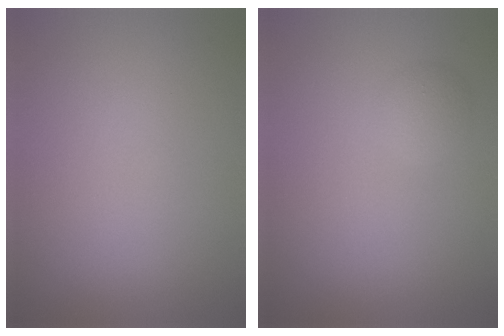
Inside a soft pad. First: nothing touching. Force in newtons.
{"total": 1.3, "press": 1.3, "slide": 0.1}